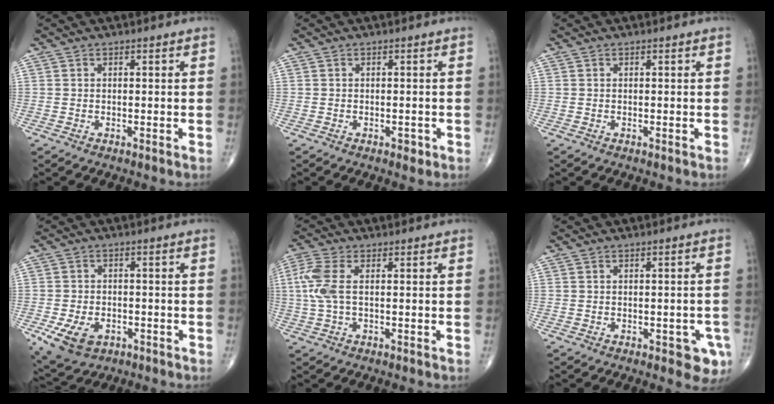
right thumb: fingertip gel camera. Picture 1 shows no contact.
{"total": 1.3, "force": [-0.6, 0.7, 0.8], "torque": [-0.008, 0.000, -0.008]}
{"total": 0.0}
{"total": 8.5, "force": [-3.5, 5.7, 5.2], "torque": [-0.091, 0.007, -0.051]}
{"total": 6.3, "force": [0.7, 2.6, 5.7], "torque": [-0.168, 0.012, 0.012]}
{"total": 5.1, "force": [-2.2, 2.4, 3.9], "torque": [-0.024, 0.004, -0.024]}